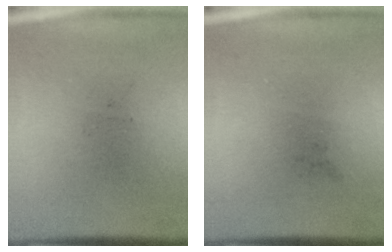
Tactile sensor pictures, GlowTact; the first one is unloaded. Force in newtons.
{"total": 0.0}